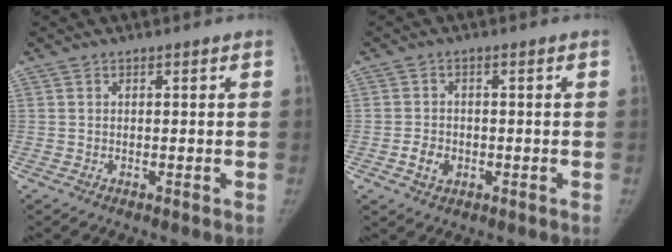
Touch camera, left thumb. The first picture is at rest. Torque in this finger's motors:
{"motor_torque": [-0.06, 0.07, 0.03, 0.06, 0.00]}